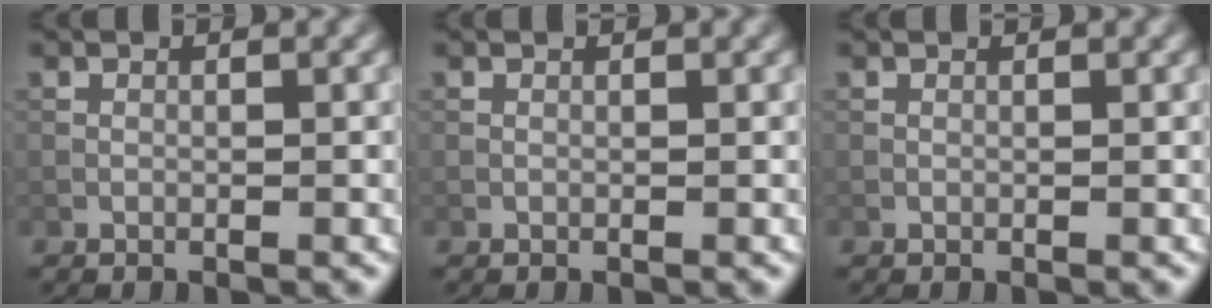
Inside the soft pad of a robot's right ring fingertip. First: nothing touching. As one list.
[{"total": 0.0}, {"total": 0.0}]